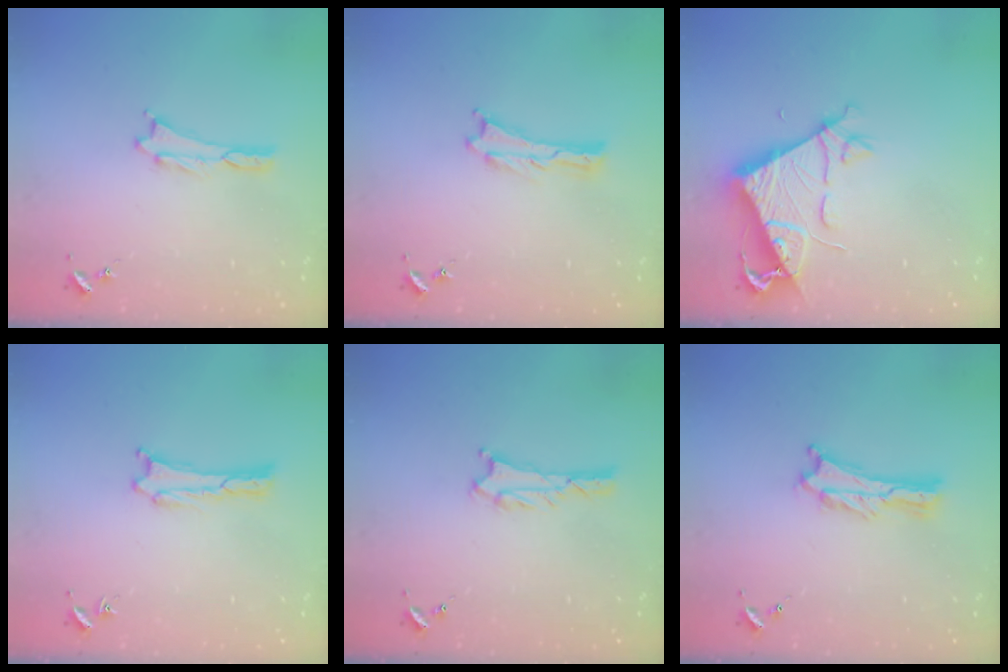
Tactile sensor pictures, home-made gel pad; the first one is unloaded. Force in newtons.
{"total": 0.0}
{"total": 7.4, "press": 7.4, "slide": 0.7}
{"total": 0.0}
{"total": 0.7, "press": 0.7, "slide": 0.1}
{"total": 1.3, "press": 1.3, "slide": 0.3}